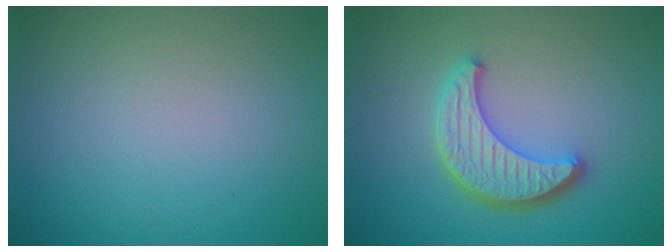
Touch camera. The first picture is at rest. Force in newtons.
{"total": 4.5, "press": 3.8, "slide": 2.4}